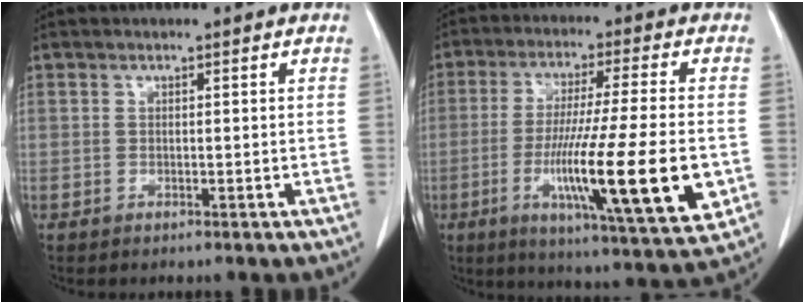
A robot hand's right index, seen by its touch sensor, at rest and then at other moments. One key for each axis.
{"total": 18.7, "fx": -4.5, "fy": 0.5, "fz": 18.1, "tx": -0.299, "ty": -0.036, "tz": -0.073}